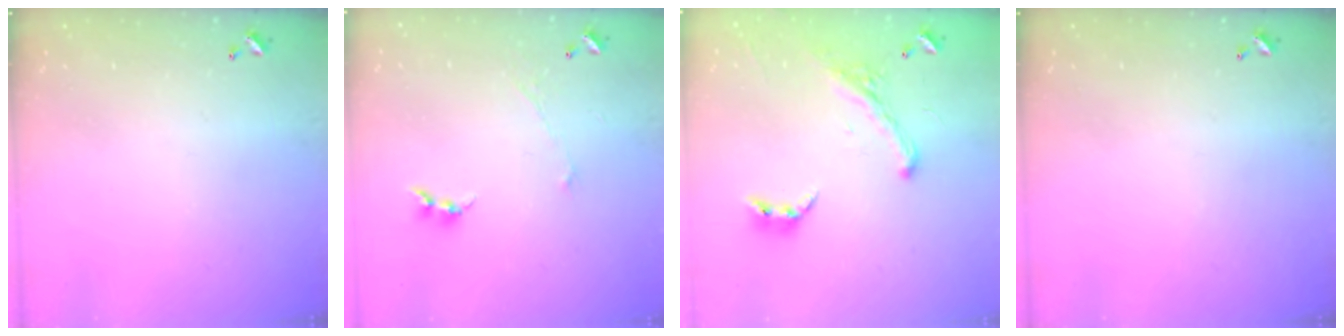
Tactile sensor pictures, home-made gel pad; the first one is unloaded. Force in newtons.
{"total": 0.0}
{"total": 2.6, "press": 2.3, "slide": 1.3}
{"total": 0.0}